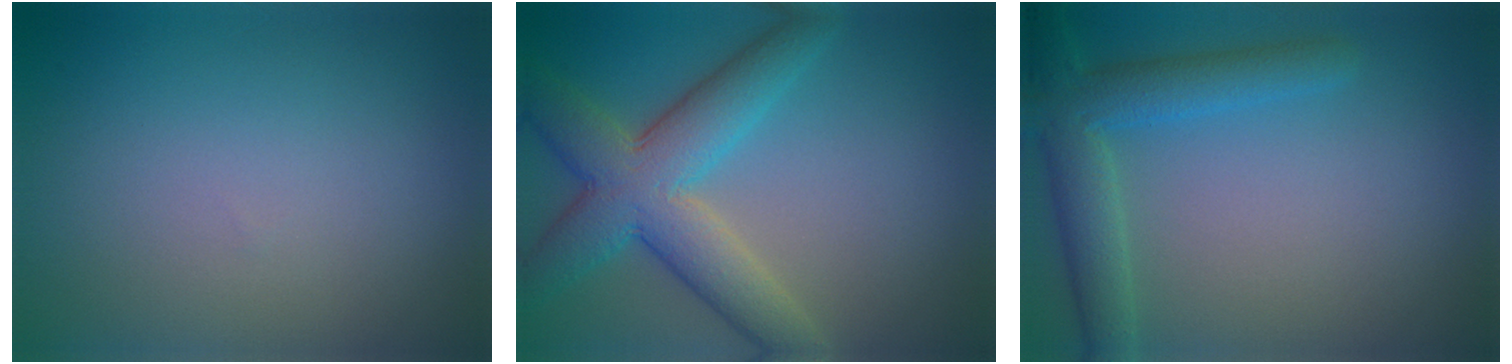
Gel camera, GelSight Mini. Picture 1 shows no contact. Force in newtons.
{"total": 7.5, "press": 7.5, "slide": 0.2}
{"total": 4.6, "press": 4.6, "slide": 0.2}